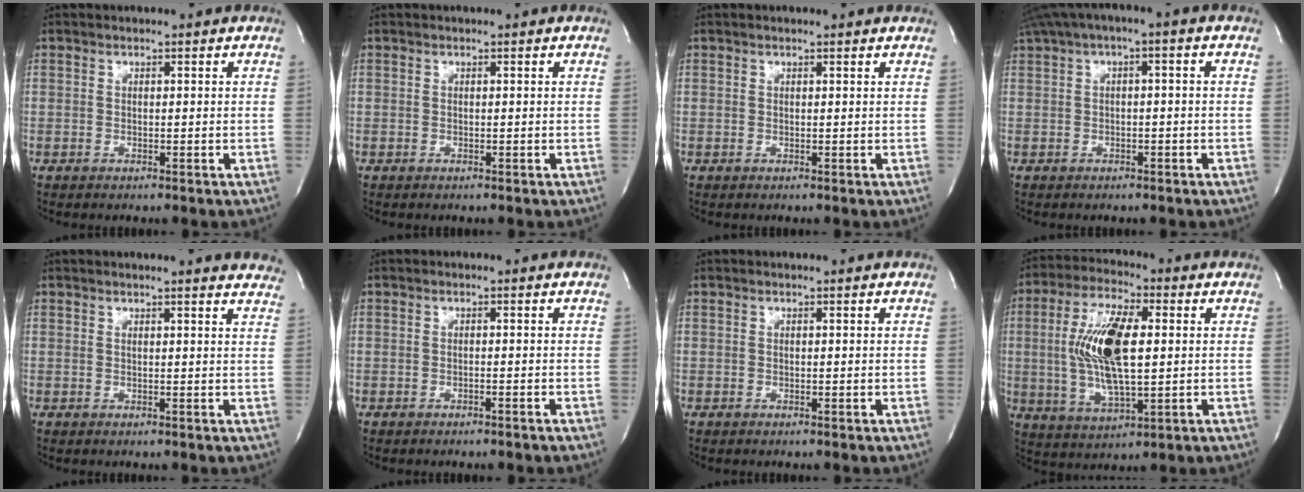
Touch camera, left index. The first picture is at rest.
{"total": 0.0}
{"total": 1.5, "force": [1.4, 0.2, 0.5], "torque": [-0.014, 0.011, 0.013]}
{"total": 5.9, "force": [1.6, 1.5, 5.4], "torque": [-0.111, 0.037, 0.031]}
{"total": 8.3, "force": [8.0, 0.7, 2.4], "torque": [-0.012, -0.022, 0.060]}
{"total": 1.0, "force": [-0.9, -0.1, 0.5], "torque": [-0.015, 0.003, -0.009]}
{"total": 0.0}
{"total": 13.1, "force": [0.7, 3.8, 12.5], "torque": [-0.261, 0.002, 0.016]}